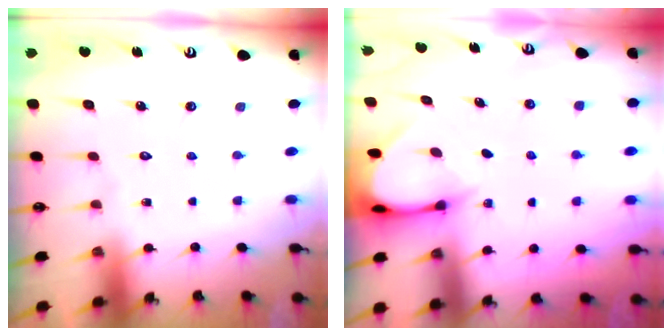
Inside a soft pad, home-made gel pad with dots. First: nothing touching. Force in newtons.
{"total": 3.2, "press": 3.2, "slide": 0.2}